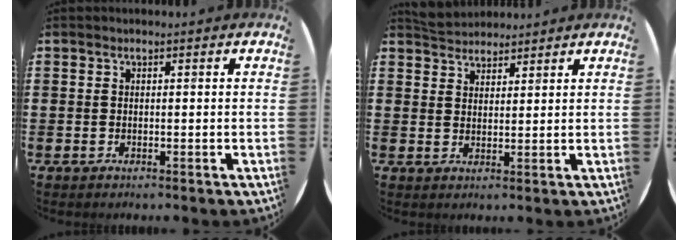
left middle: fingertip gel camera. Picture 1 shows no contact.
{"total": 3.2, "force": [3.1, 0.8, -0.1], "torque": [-0.007, -0.003, 0.061]}